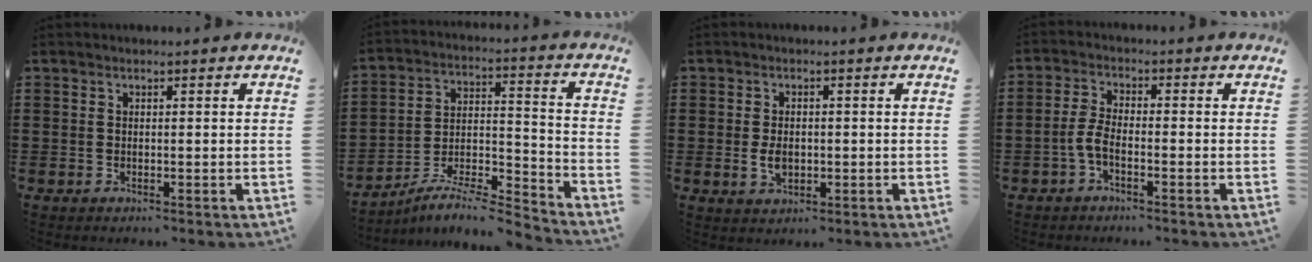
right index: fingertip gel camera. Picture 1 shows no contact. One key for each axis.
{"total": 7.0, "fx": -6.5, "fy": 0.6, "fz": 2.6, "tx": -0.045, "ty": -0.001, "tz": -0.129}
{"total": 3.0, "fx": -0.3, "fy": 1.8, "fz": 2.3, "tx": -0.051, "ty": -0.001, "tz": -0.006}
{"total": 3.6, "fx": -1.6, "fy": 1.2, "fz": 3.0, "tx": -0.081, "ty": -0.005, "tz": -0.037}